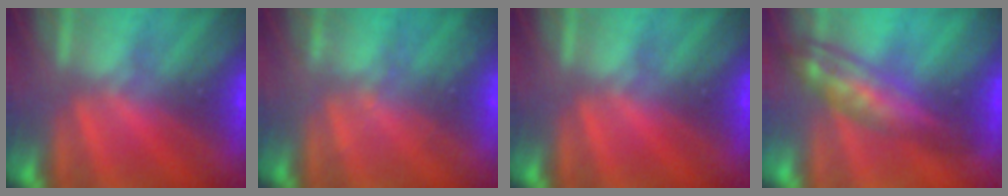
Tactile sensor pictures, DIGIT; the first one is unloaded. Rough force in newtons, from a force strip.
{"total": 2.0}
{"total": 0.0}
{"total": 2.8}